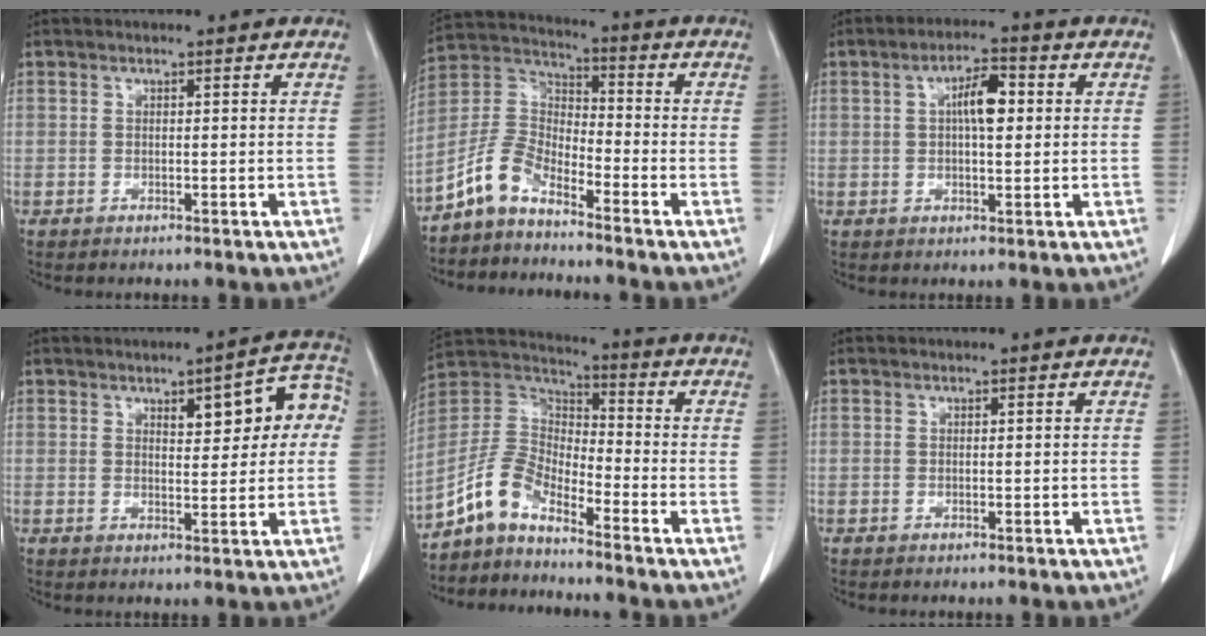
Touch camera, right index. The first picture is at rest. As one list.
[{"total": 8.1, "force": [-6.1, 3.2, 4.2], "torque": [-0.106, 0.019, -0.131]}, {"total": 6.3, "force": [1.1, 2.2, 5.8], "torque": [-0.108, 0.014, 0.020]}, {"total": 10.3, "force": [2.7, 3.7, 9.3], "torque": [-0.114, 0.032, 0.038]}, {"total": 9.5, "force": [-7.4, 3.3, 5.0], "torque": [-0.122, 0.019, -0.151]}, {"total": 0.0}]